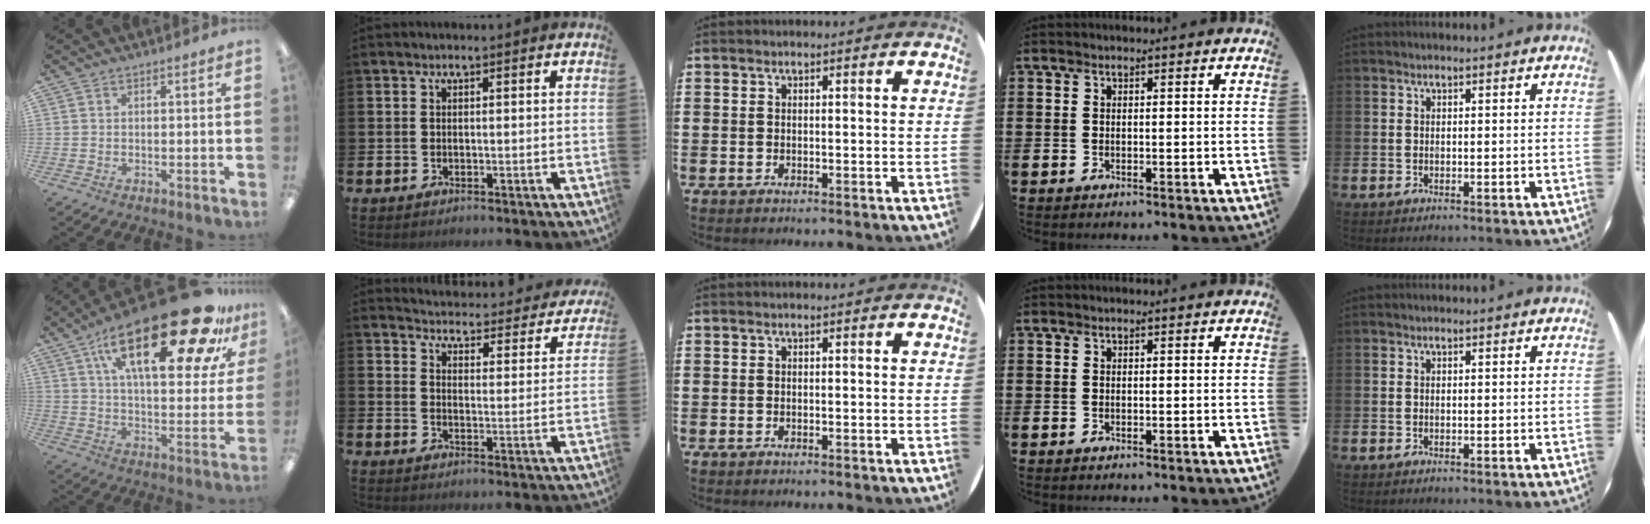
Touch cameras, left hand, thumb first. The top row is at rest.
{"thumb": {"total": 30.6, "force": [17.4, 10.5, 22.8], "torque": [-0.356, -0.097, 0.279]}, "index": {"total": 4.0, "force": [4.0, 0.4, 0.2], "torque": [-0.021, -0.041, 0.063]}}